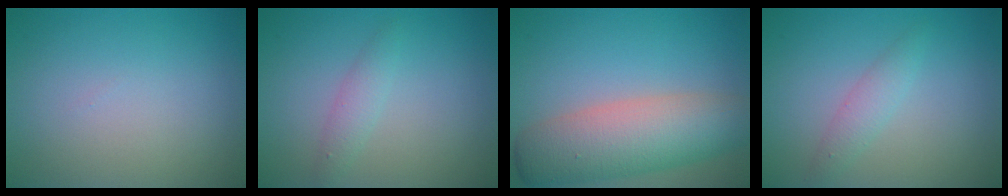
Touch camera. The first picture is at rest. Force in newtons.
{"total": 1.6, "press": 1.6, "slide": 0.1}
{"total": 8.0, "press": 8.0, "slide": 0.5}
{"total": 1.8, "press": 1.8, "slide": 0.0}